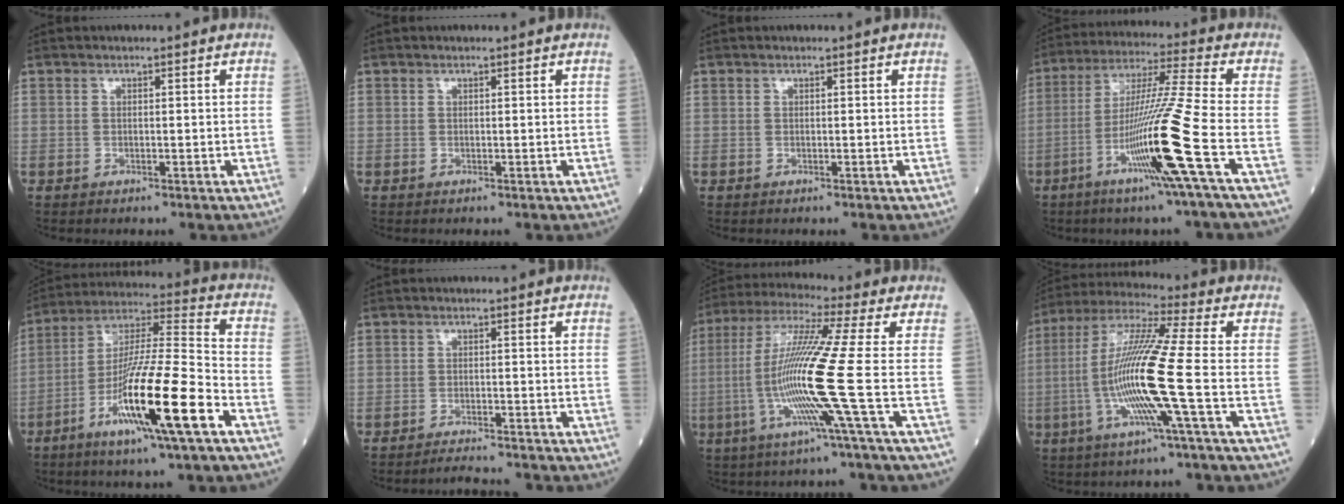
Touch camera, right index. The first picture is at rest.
{"total": 0.0}
{"total": 0.0}
{"total": 15.2, "force": [-5.4, -2.8, 13.9], "torque": [-0.265, -0.018, -0.102]}
{"total": 17.8, "force": [-7.9, 0.2, 15.9], "torque": [-0.302, -0.023, -0.144]}
{"total": 5.5, "force": [-5.4, 0.0, 1.1], "torque": [-0.012, -0.006, -0.082]}
{"total": 14.3, "force": [-3.2, -2.7, 13.7], "torque": [-0.279, -0.013, -0.071]}
{"total": 14.9, "force": [-3.1, -1.3, 14.5], "torque": [-0.293, -0.004, -0.070]}